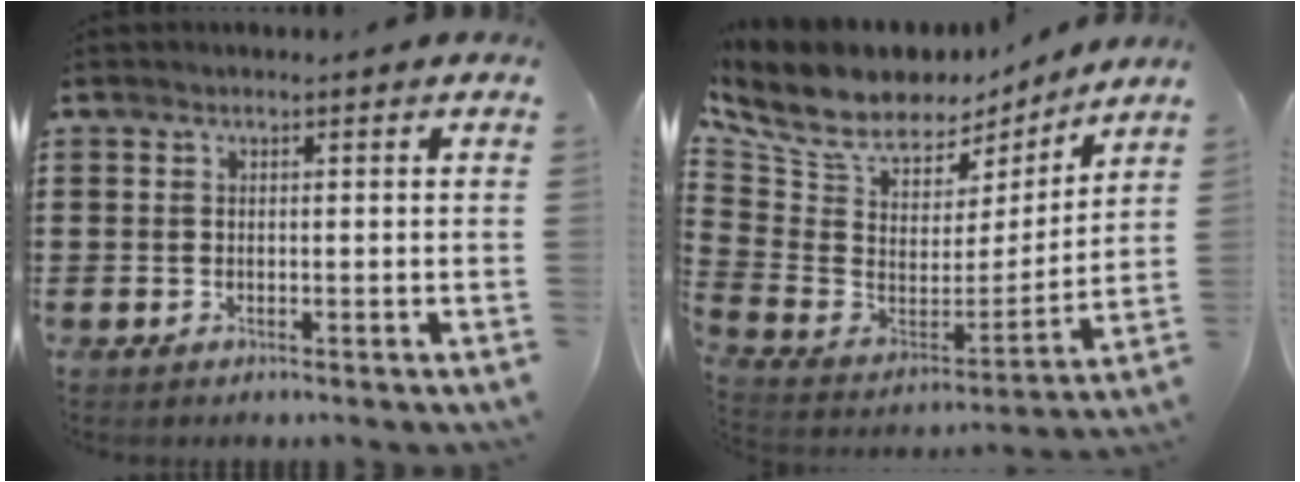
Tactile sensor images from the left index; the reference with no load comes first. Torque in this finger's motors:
{"motor_torque": [2.14, 0.00, 0.79, 0.21]}